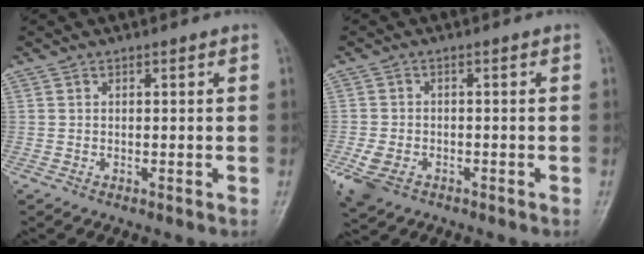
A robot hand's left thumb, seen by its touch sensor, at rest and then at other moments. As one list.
[{"total": 5.1, "force": [-2.3, 3.3, 3.0], "torque": [-0.076, 0.004, -0.038]}]